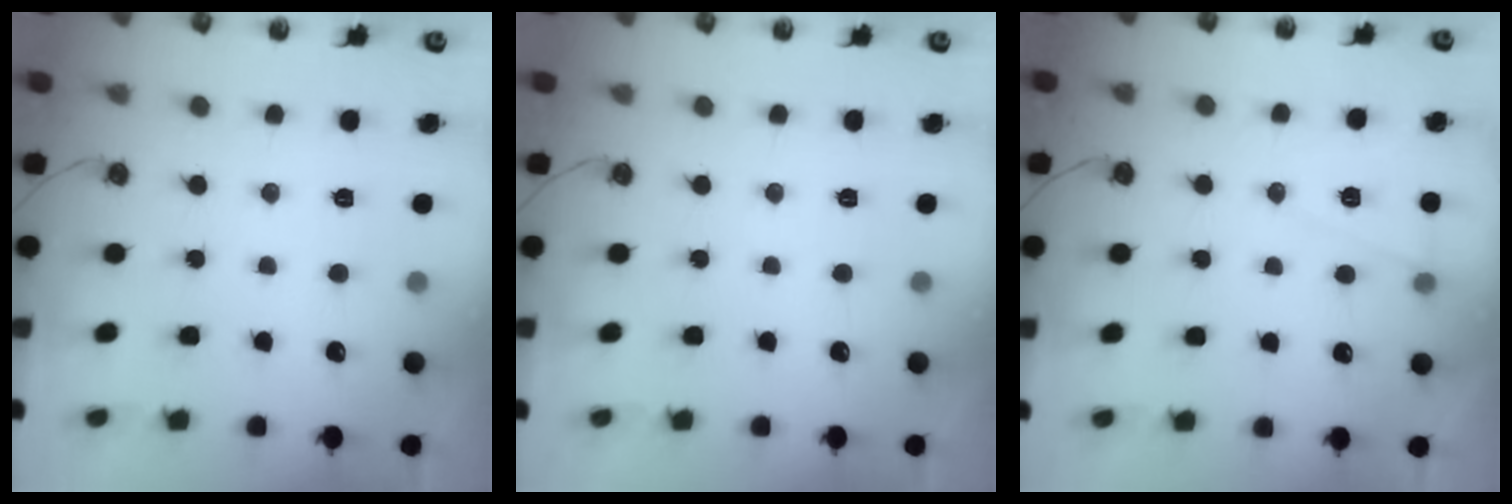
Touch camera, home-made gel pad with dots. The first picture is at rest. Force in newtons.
{"total": 0.0}
{"total": 7.0, "press": 5.4, "slide": 4.6}